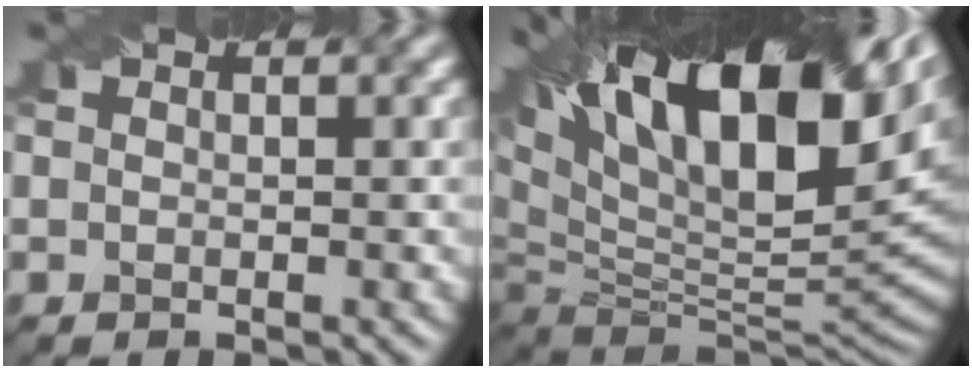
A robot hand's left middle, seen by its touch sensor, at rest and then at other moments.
{"total": 19.5, "force": [8.3, 8.9, 15.2], "torque": [-0.256, 0.027, 0.154]}